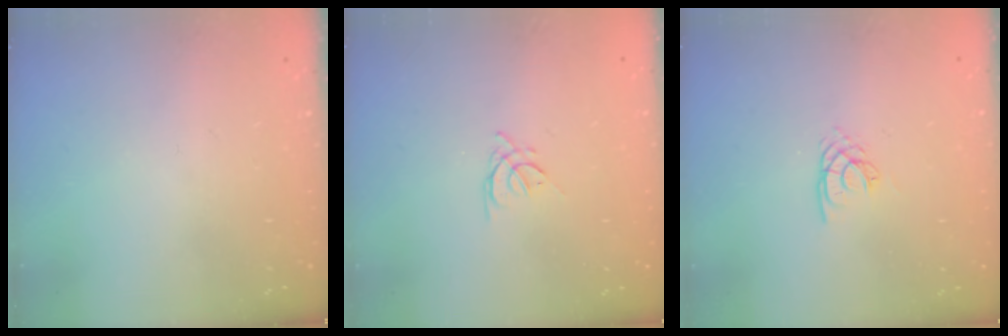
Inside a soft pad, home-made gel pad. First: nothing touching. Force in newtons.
{"total": 2.5, "press": 2.4, "slide": 0.5}
{"total": 2.2, "press": 2.2, "slide": 0.2}